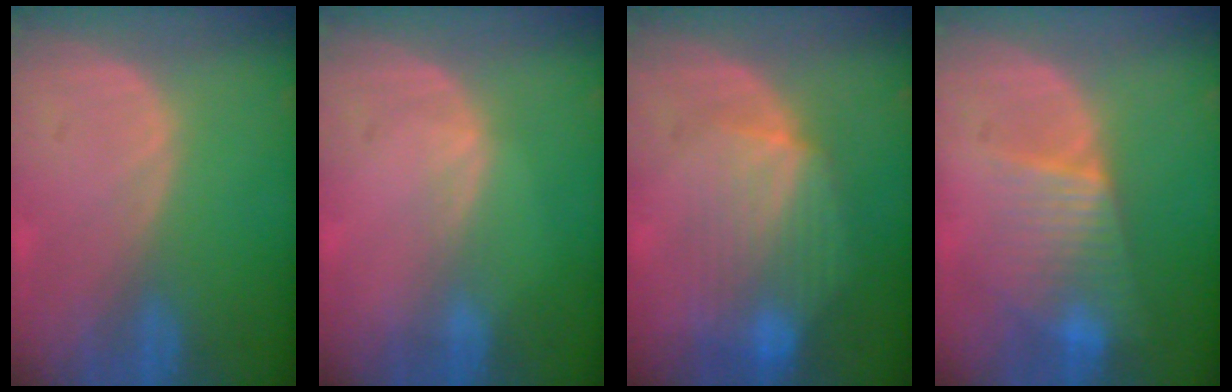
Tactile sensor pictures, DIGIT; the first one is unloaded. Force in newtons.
{"total": 0.9, "press": 0.8, "slide": 0.2}
{"total": 8.9, "press": 8.0, "slide": 3.9}
{"total": 6.5, "press": 6.4, "slide": 1.1}